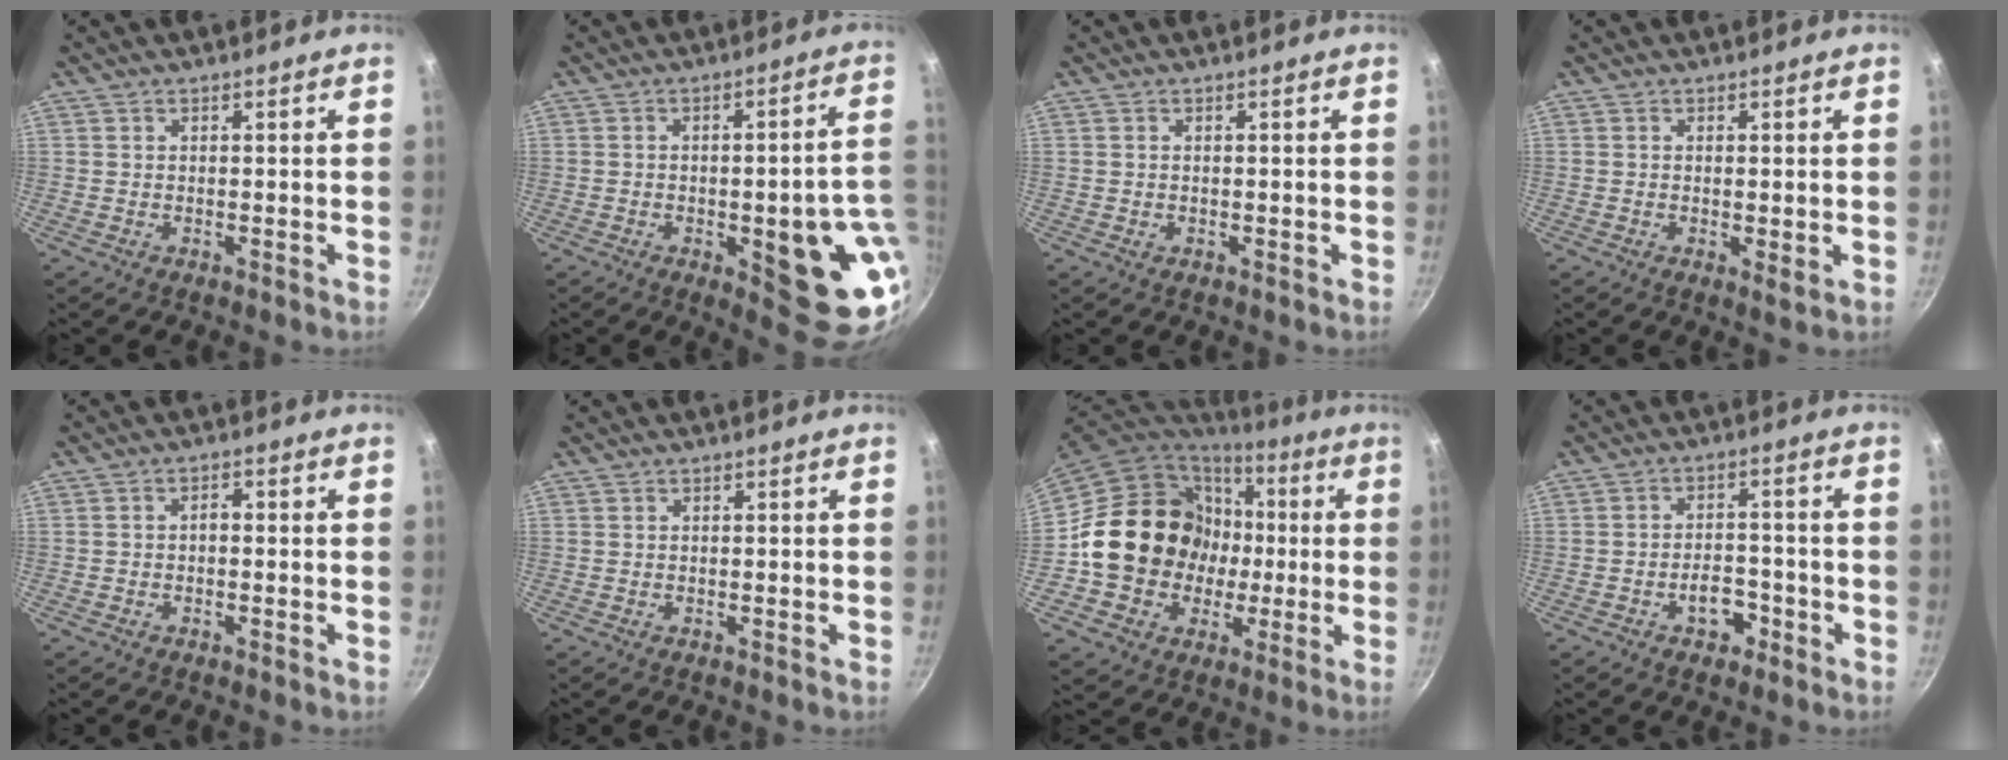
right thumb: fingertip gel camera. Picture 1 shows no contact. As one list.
[{"total": 18.7, "force": [-3.6, 6.6, 17.1], "torque": [-0.150, 0.009, -0.042]}, {"total": 0.0}, {"total": 2.0, "force": [-0.1, 0.7, 1.9], "torque": [-0.031, -0.008, -0.001]}, {"total": 1.7, "force": [-0.5, 1.1, 1.3], "torque": [-0.016, 0.012, -0.009]}, {"total": 0.0}, {"total": 19.3, "force": [-0.1, 17.6, 7.9], "torque": [-0.106, 0.030, 0.007]}, {"total": 5.5, "force": [-2.7, 3.4, 3.4], "torque": [-0.029, 0.024, -0.043]}]